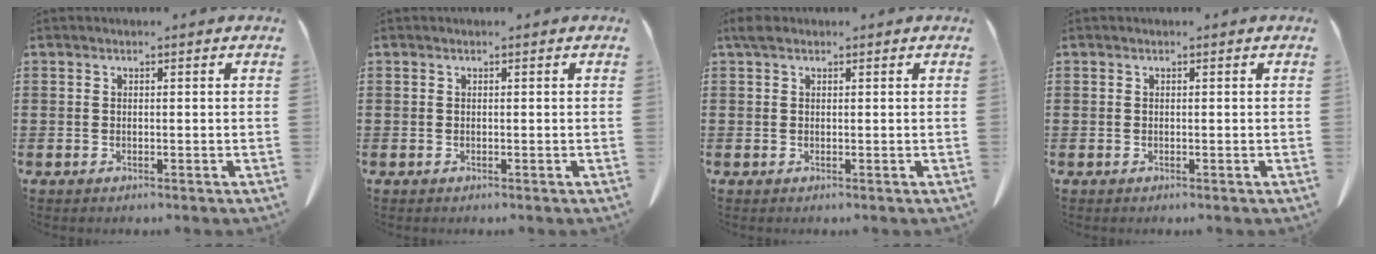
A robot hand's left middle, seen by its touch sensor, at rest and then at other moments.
{"total": 0.0}
{"total": 1.4, "force": [0.8, 0.8, 0.8], "torque": [-0.020, 0.004, 0.015]}
{"total": 0.0}